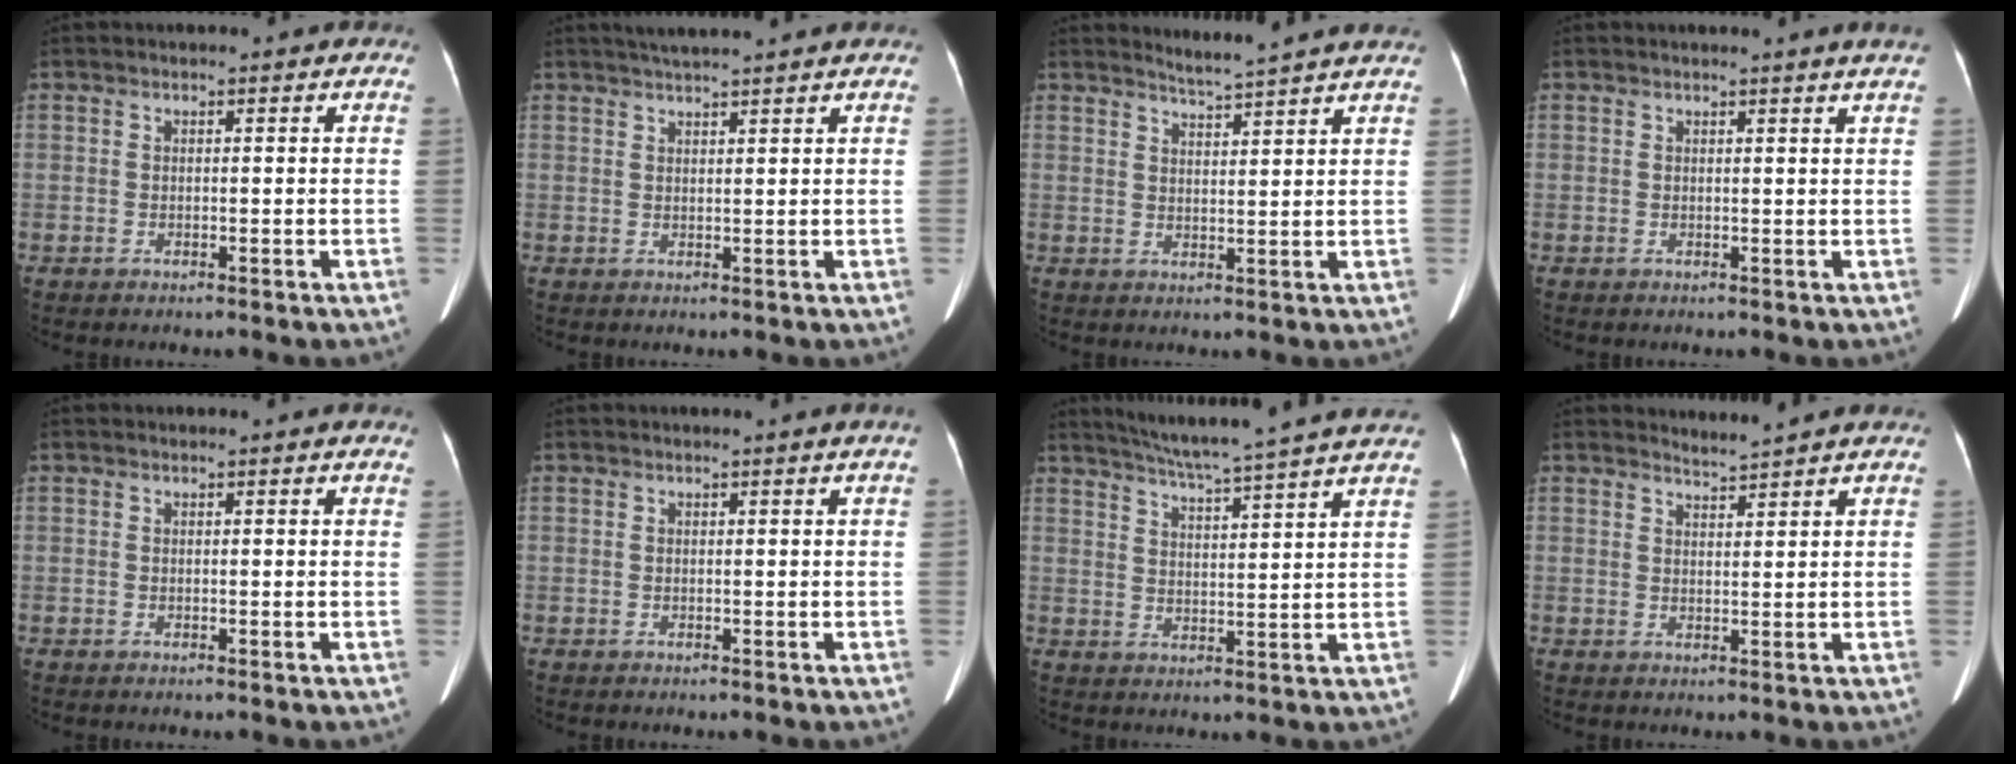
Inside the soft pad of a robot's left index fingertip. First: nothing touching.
{"total": 4.9, "force": [4.2, -0.9, 2.3], "torque": [-0.034, 0.023, 0.065]}
{"total": 5.5, "force": [5.1, -1.5, 1.3], "torque": [-0.029, -0.003, 0.069]}
{"total": 2.4, "force": [2.1, -0.7, 1.0], "torque": [-0.016, -0.004, 0.021]}
{"total": 1.9, "force": [1.8, -0.2, 0.6], "torque": [-0.016, 0.006, 0.017]}
{"total": 0.9, "force": [0.7, -0.4, 0.5], "torque": [-0.013, -0.003, 0.015]}
{"total": 16.8, "force": [14.8, -1.5, 7.9], "torque": [-0.135, -0.009, 0.196]}
{"total": 2.6, "force": [2.5, -0.9, -0.1], "torque": [-0.010, -0.006, 0.043]}